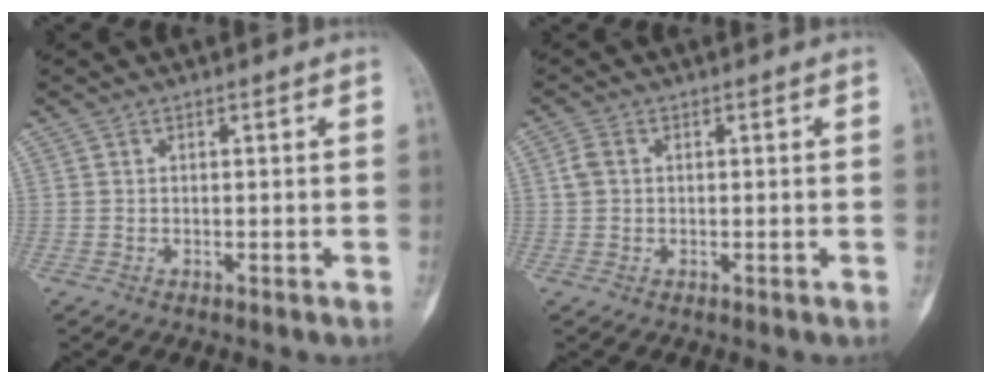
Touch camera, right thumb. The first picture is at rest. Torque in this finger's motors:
{"motor_torque": [-0.31, 0.07, 0.41, -0.15, -0.05]}